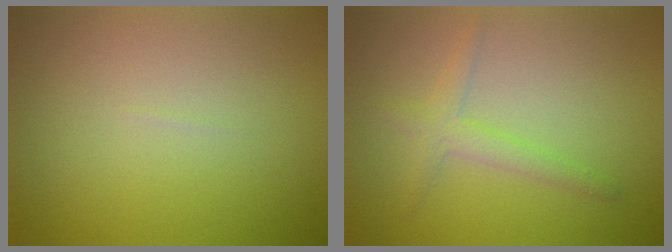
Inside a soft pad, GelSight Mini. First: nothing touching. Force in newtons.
{"total": 2.0, "press": 2.0, "slide": 0.1}